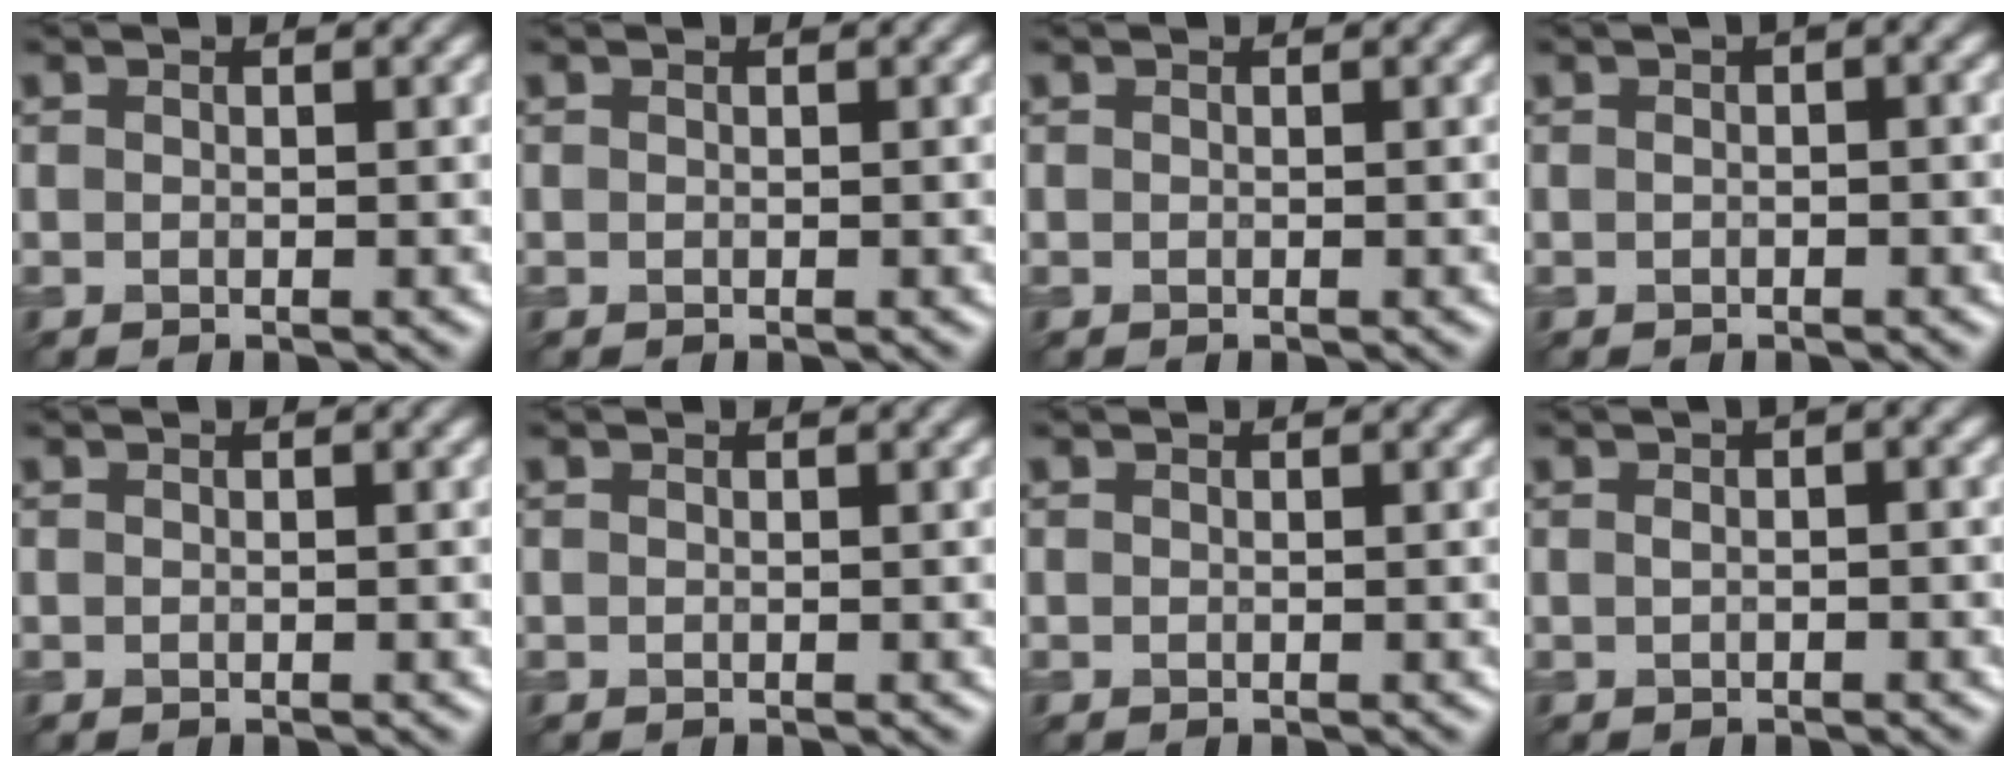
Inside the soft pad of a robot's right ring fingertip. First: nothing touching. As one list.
[{"total": 0.0}, {"total": 0.0}, {"total": 1.2, "force": [0.2, 0.3, 1.1], "torque": [-0.021, 0.002, 0.002]}, {"total": 0.0}, {"total": 0.0}, {"total": 0.0}, {"total": 1.5, "force": [0.3, 0.5, 1.4], "torque": [-0.027, 0.005, 0.003]}]